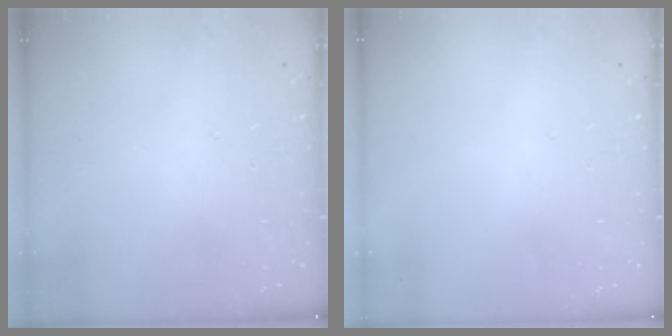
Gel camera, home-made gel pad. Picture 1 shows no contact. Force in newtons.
{"total": 0.0}